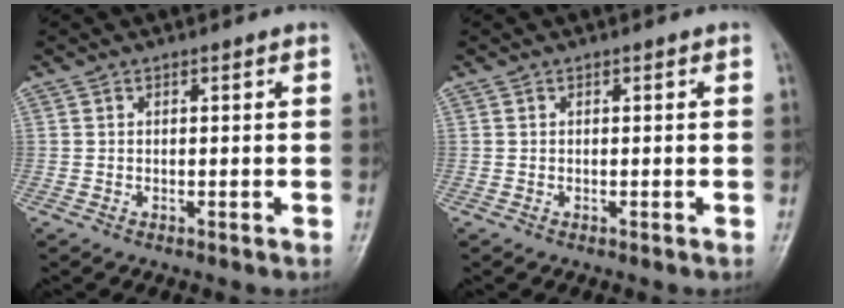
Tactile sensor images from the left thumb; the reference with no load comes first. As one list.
[{"total": 0.0}]